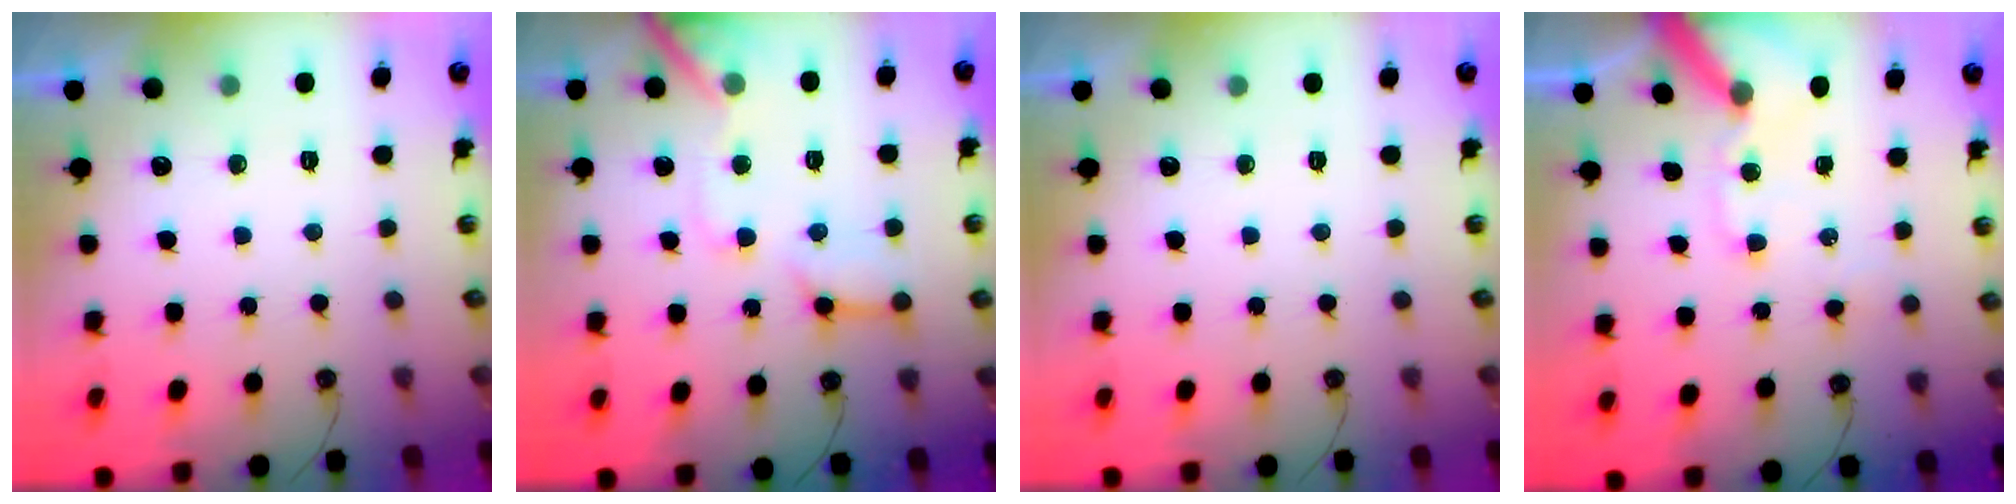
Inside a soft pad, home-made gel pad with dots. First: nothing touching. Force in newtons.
{"total": 12.1, "press": 12.0, "slide": 1.5}
{"total": 0.0}
{"total": 12.1, "press": 12.0, "slide": 2.0}